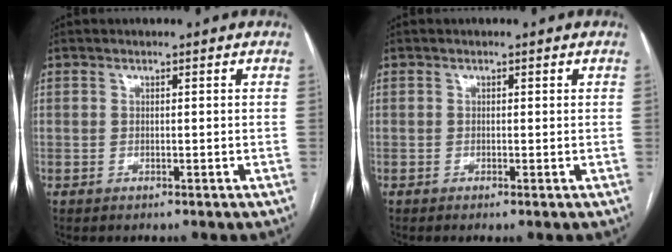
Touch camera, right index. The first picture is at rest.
{"total": 0.0}